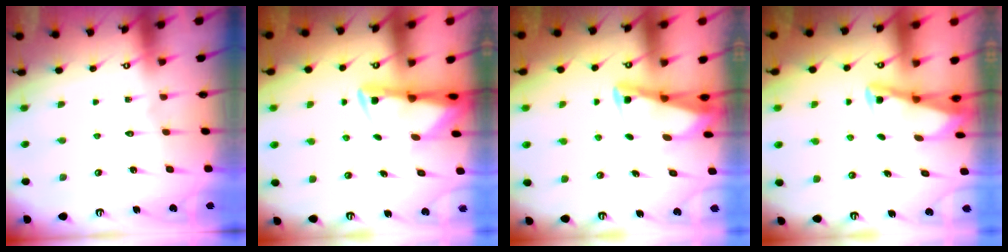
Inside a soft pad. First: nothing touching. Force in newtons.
{"total": 2.8, "press": 2.8, "slide": 0.4}
{"total": 3.0, "press": 3.0, "slide": 0.3}
{"total": 2.9, "press": 2.9, "slide": 0.4}